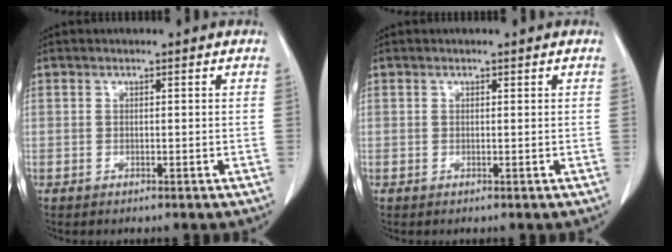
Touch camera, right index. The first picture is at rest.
{"total": 0.0}